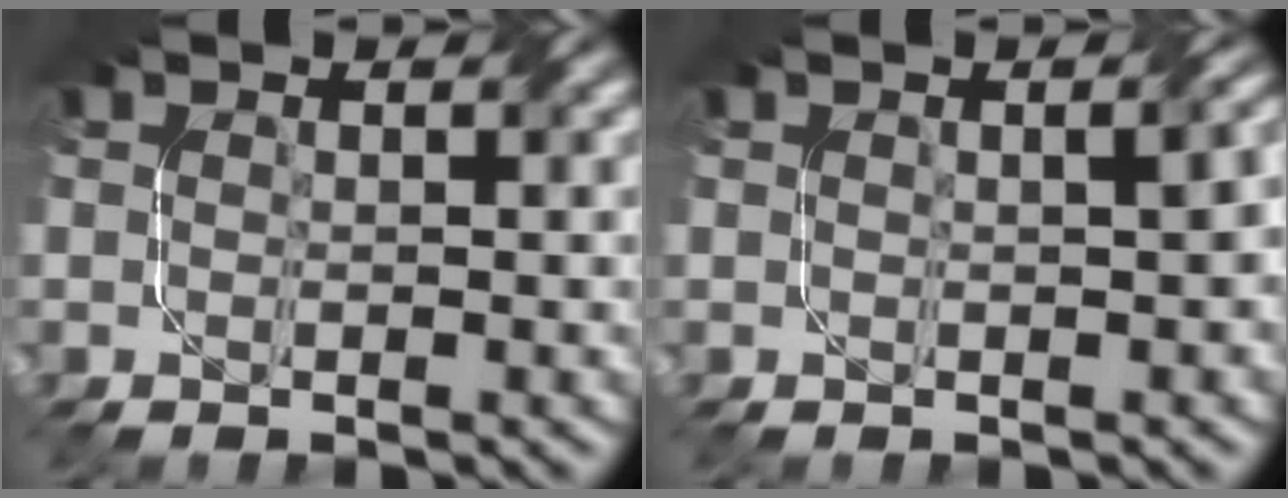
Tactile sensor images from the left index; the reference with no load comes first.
{"total": 2.3, "force": [0.3, 0.6, 2.2], "torque": [-0.020, 0.011, 0.002]}